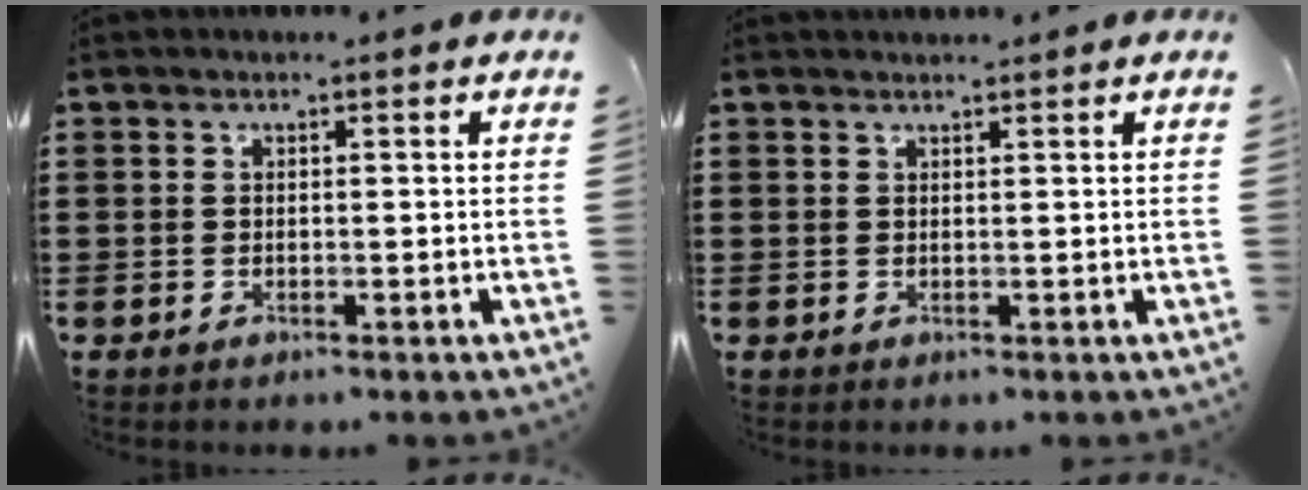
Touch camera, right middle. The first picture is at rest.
{"total": 1.0, "force": [1.0, -0.3, 0.0], "torque": [0.000, -0.002, 0.018]}